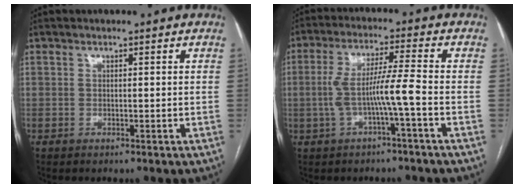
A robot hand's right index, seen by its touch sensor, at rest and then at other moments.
{"total": 7.2, "force": [-1.9, -0.4, 7.0], "torque": [-0.141, 0.019, -0.030]}